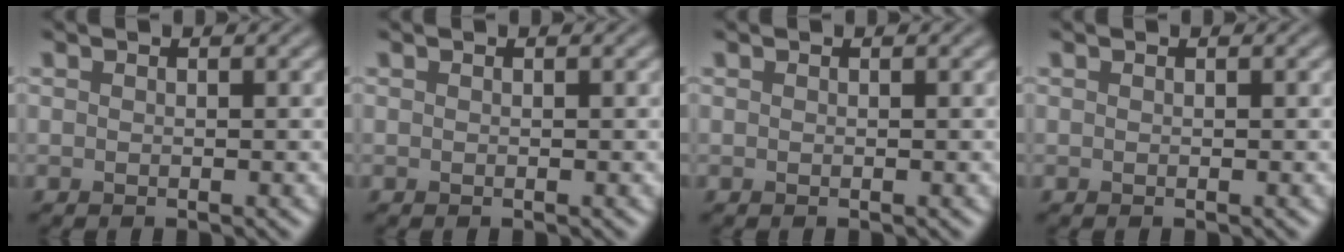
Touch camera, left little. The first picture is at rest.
{"total": 0.0}
{"total": 0.0}
{"total": 0.0}